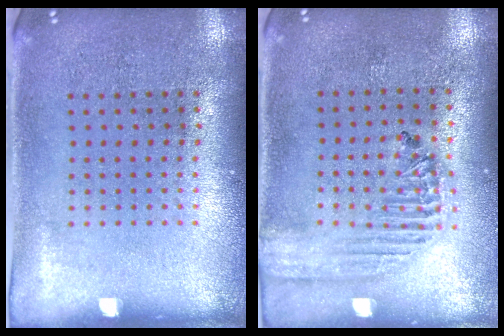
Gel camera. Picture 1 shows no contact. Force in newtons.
{"total": 1.8, "press": 1.6, "slide": 0.7}